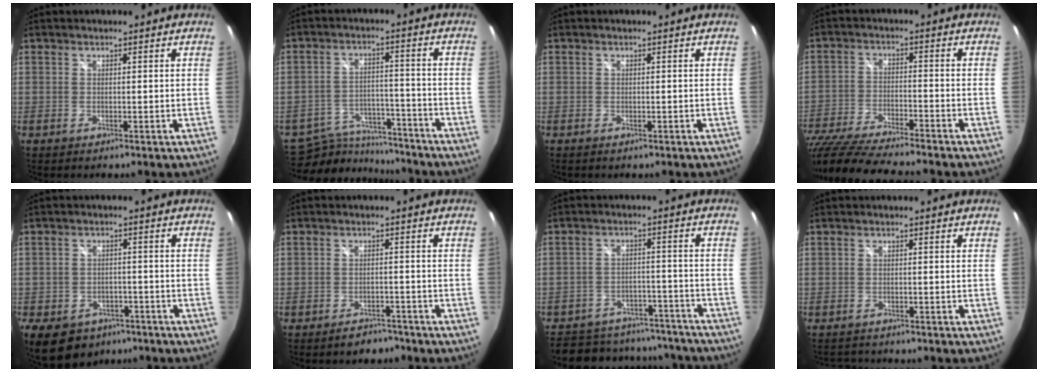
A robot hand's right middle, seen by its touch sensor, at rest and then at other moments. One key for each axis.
{"total": 12.7, "fx": -11.4, "fy": 4.5, "fz": 3.3, "tx": -0.081, "ty": 0.009, "tz": -0.167}
{"total": 0.0}
{"total": 18.4, "fx": -15.6, "fy": 2.5, "fz": 9.4, "tx": -0.197, "ty": -0.046, "tz": -0.268}
{"total": 13.2, "fx": -8.2, "fy": 8.7, "fz": 5.7, "tx": -0.145, "ty": -0.004, "tz": -0.113}
{"total": 4.0, "fx": -3.3, "fy": 2.0, "fz": 1.0, "tx": -0.022, "ty": 0.006, "tz": -0.043}
{"total": 21.3, "fx": -18.2, "fy": 8.7, "fz": 6.8, "tx": -0.153, "ty": 0.025, "tz": -0.223}
{"total": 2.9, "fx": -2.7, "fy": 0.9, "fz": 0.6, "tx": -0.015, "ty": -0.004, "tz": -0.043}